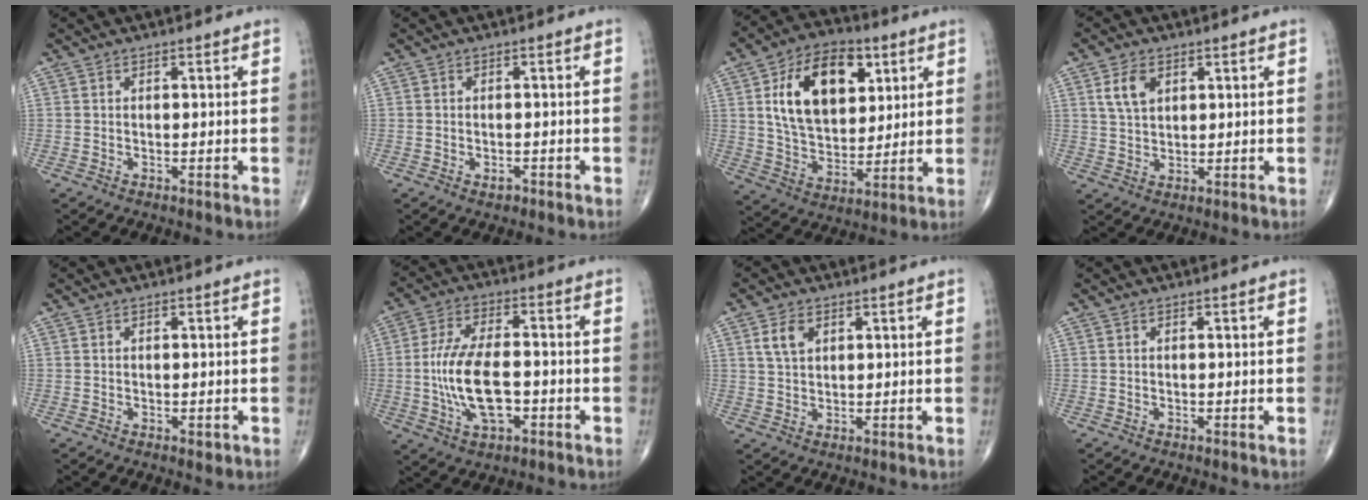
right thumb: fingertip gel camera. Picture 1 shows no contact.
{"total": 1.4, "force": [-0.8, 0.9, 0.8], "torque": [-0.012, 0.003, -0.010]}
{"total": 18.6, "force": [6.0, 11.6, 13.2], "torque": [-0.188, -0.014, 0.107]}
{"total": 5.4, "force": [2.3, 3.4, 3.5], "torque": [-0.056, -0.008, 0.046]}
{"total": 1.0, "force": [-0.2, 0.7, 0.7], "torque": [-0.006, -0.002, 0.000]}
{"total": 12.9, "force": [-2.2, 6.3, 11.0], "torque": [-0.216, 0.013, -0.038]}
{"total": 4.3, "force": [1.9, 2.7, 2.8], "torque": [-0.045, -0.004, 0.039]}
{"total": 0.0}